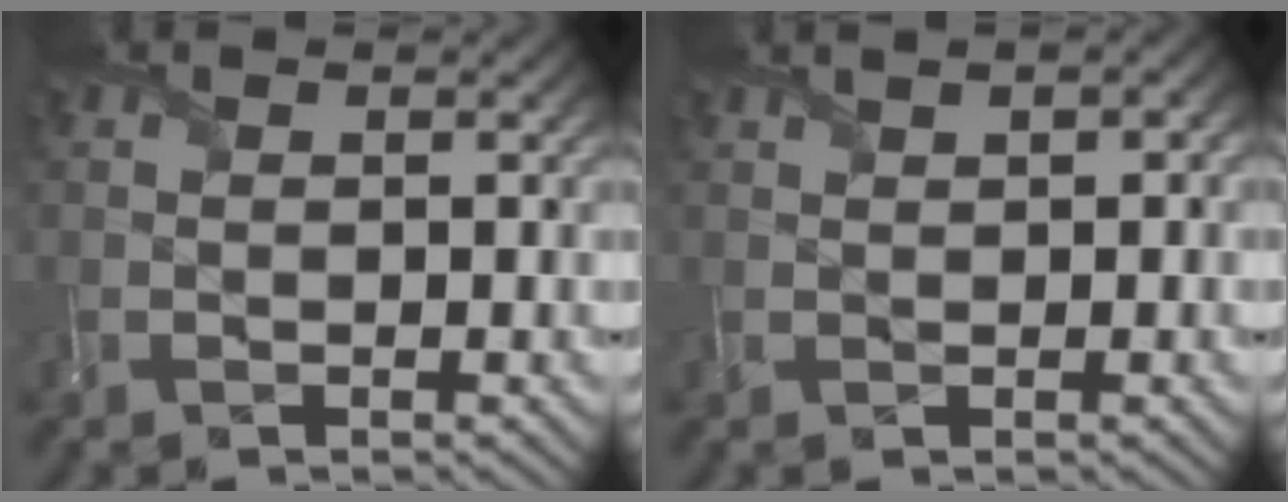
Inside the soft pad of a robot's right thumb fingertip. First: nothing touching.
{"total": 2.7, "force": [1.2, 1.2, 2.1], "torque": [-0.042, 0.005, 0.018]}